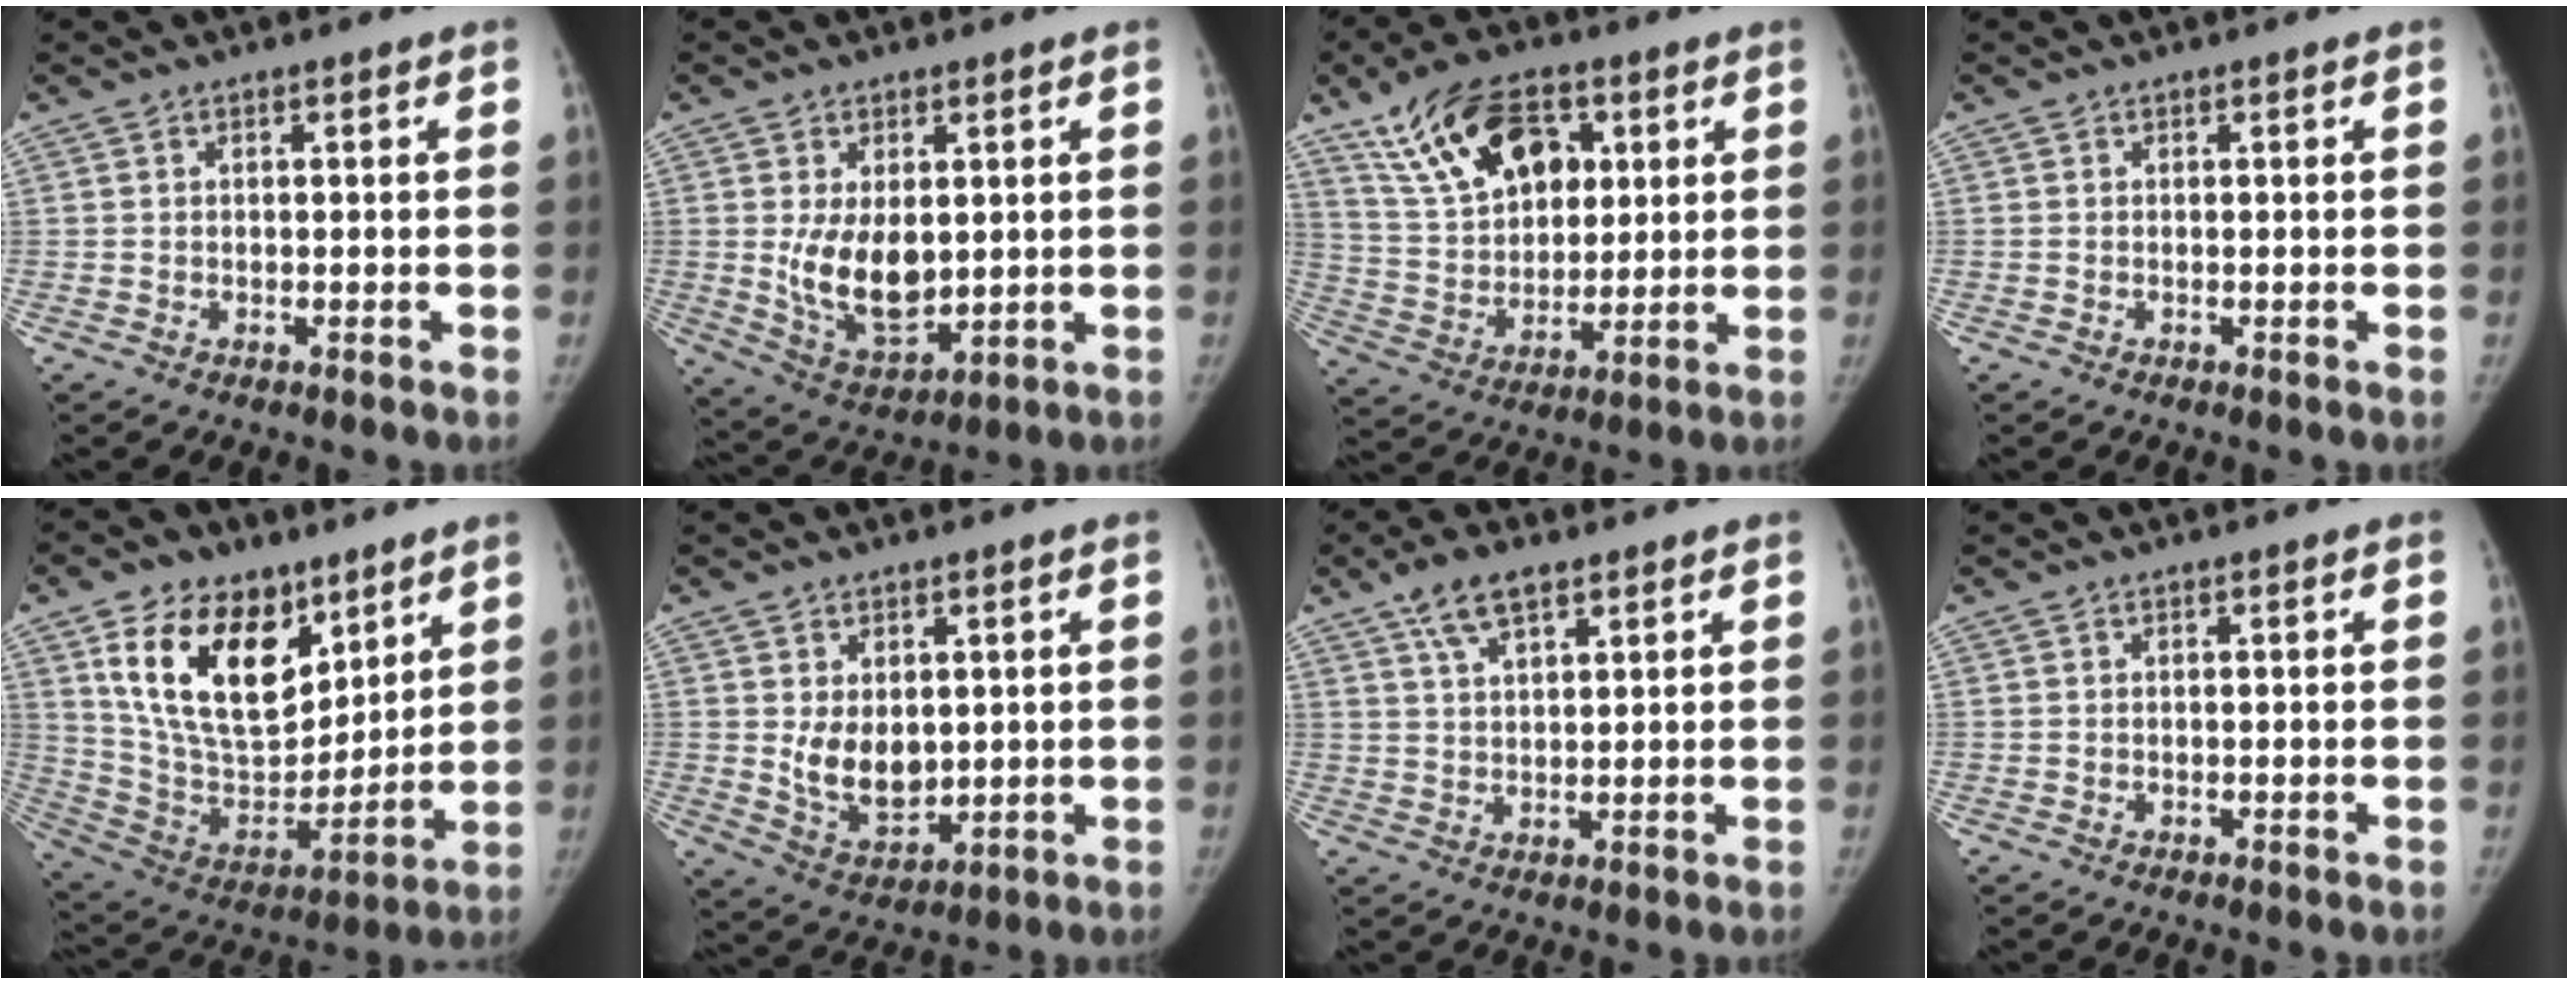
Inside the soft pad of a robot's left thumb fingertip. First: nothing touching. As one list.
[{"total": 10.9, "force": [1.0, 6.3, 8.8], "torque": [-0.132, -0.021, 0.038]}, {"total": 17.6, "force": [8.1, 10.5, 11.5], "torque": [-0.167, -0.018, 0.156]}, {"total": 0.0}, {"total": 22.4, "force": [11.3, 13.4, 14.0], "torque": [-0.204, -0.049, 0.212]}, {"total": 8.5, "force": [1.2, 5.5, 6.3], "torque": [-0.083, -0.023, 0.040]}, {"total": 6.8, "force": [4.3, 2.9, 4.5], "torque": [-0.075, -0.010, 0.079]}, {"total": 0.0}]